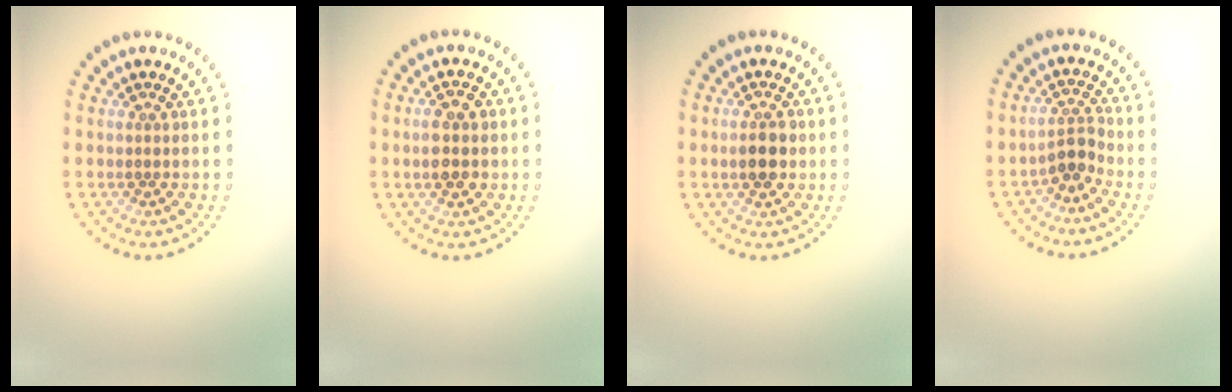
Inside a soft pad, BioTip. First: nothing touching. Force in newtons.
{"total": 3.0, "press": 3.0, "slide": 0.1}
{"total": 2.9, "press": 2.9, "slide": 0.1}
{"total": 2.1, "press": 1.6, "slide": 1.4}